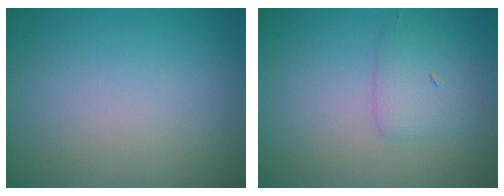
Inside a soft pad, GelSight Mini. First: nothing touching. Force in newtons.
{"total": 2.3, "press": 2.3, "slide": 0.1}